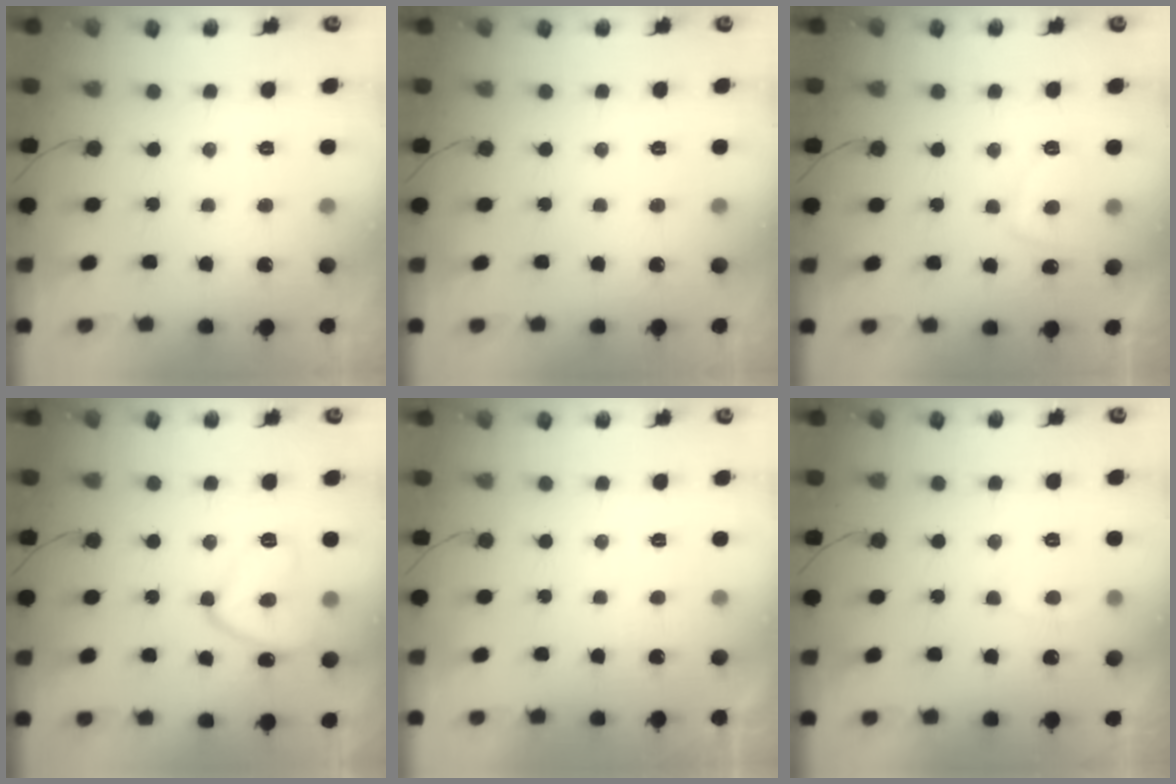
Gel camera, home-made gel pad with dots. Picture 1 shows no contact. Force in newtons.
{"total": 0.0}
{"total": 5.3, "press": 5.2, "slide": 0.9}
{"total": 11.2, "press": 11.1, "slide": 1.0}
{"total": 2.1, "press": 2.1, "slide": 0.4}
{"total": 3.4, "press": 3.4, "slide": 0.4}